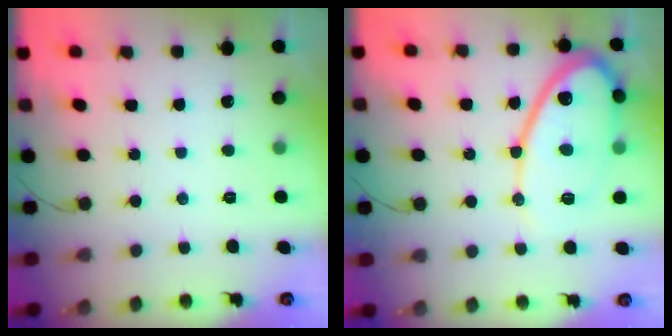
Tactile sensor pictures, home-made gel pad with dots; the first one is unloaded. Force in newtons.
{"total": 14.9, "press": 14.8, "slide": 1.3}